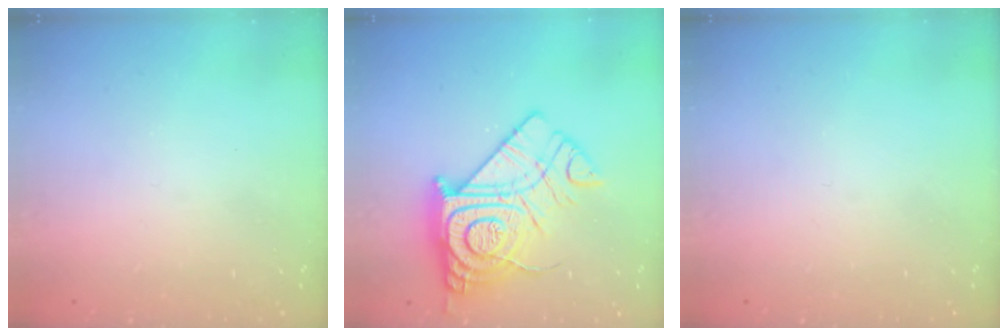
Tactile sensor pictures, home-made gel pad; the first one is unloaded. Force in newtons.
{"total": 21.8, "press": 21.8, "slide": 2.0}
{"total": 0.0}